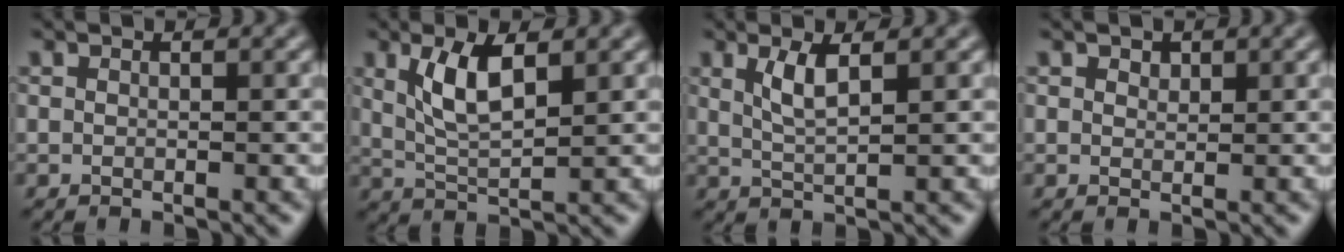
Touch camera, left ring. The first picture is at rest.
{"total": 4.4, "force": [1.7, 1.6, 3.7], "torque": [-0.081, -0.001, 0.035]}
{"total": 2.6, "force": [1.2, 0.6, 2.2], "torque": [-0.045, -0.005, 0.026]}
{"total": 0.9, "force": [0.7, 0.5, 0.2], "torque": [-0.004, -0.001, 0.012]}